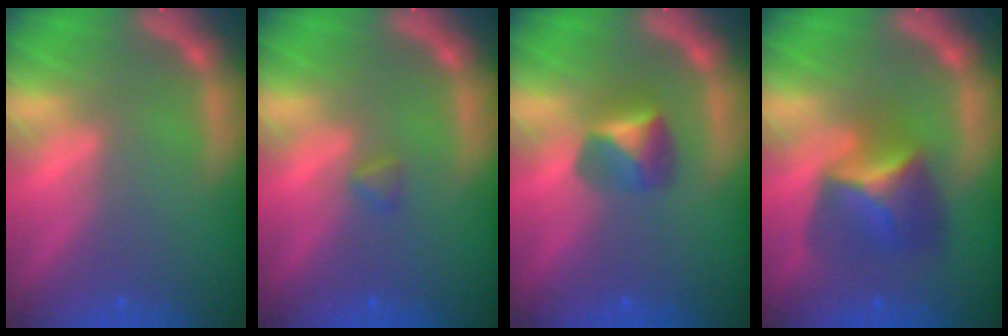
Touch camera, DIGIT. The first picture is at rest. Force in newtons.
{"total": 0.9}
{"total": 2.9}
{"total": 5.4}